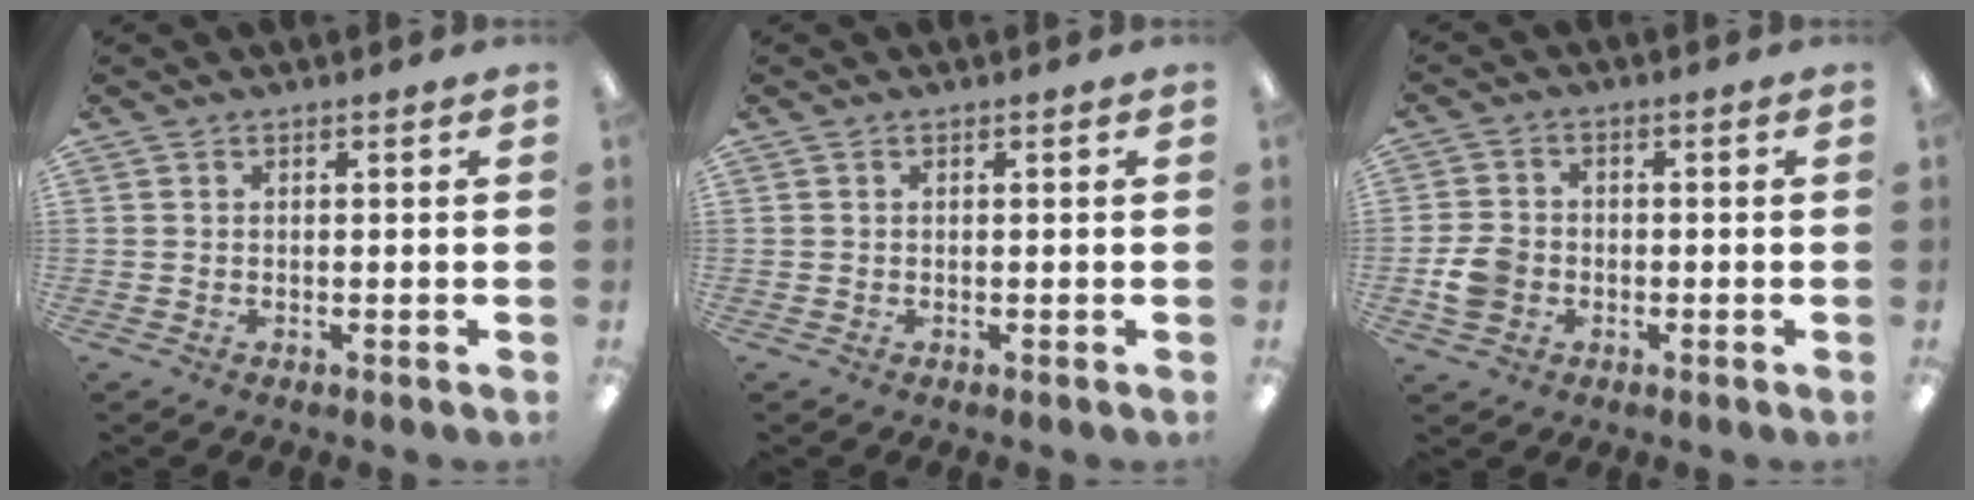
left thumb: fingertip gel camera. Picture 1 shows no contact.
{"total": 0.0}
{"total": 5.8, "force": [-1.6, 4.7, 2.9], "torque": [-0.053, 0.008, -0.030]}